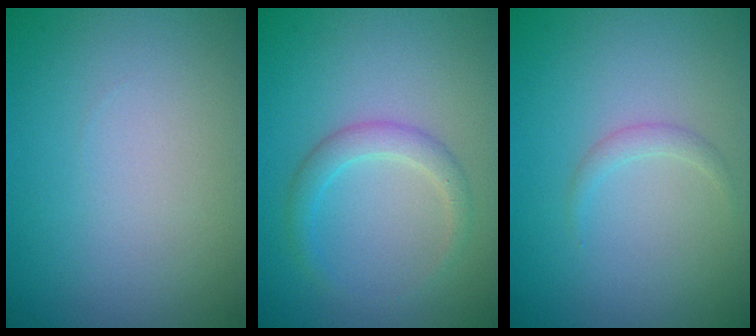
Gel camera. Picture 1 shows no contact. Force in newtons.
{"total": 2.2, "press": 2.2, "slide": 0.0}
{"total": 1.0, "press": 1.0, "slide": 0.2}